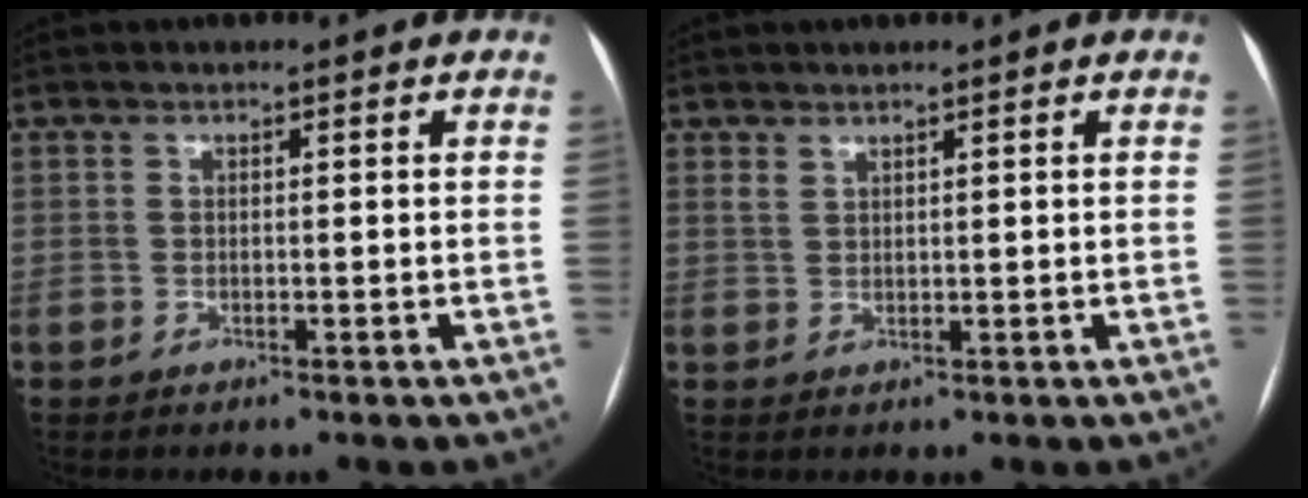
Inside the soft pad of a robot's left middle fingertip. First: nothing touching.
{"total": 1.1, "force": [1.0, 0.3, 0.3], "torque": [-0.005, 0.001, 0.021]}